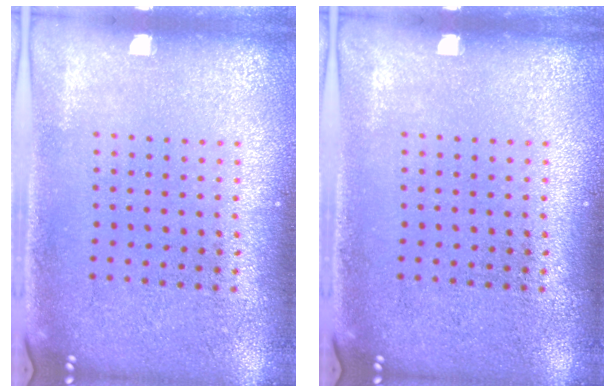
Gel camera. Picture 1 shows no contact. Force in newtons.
{"total": 0.0}